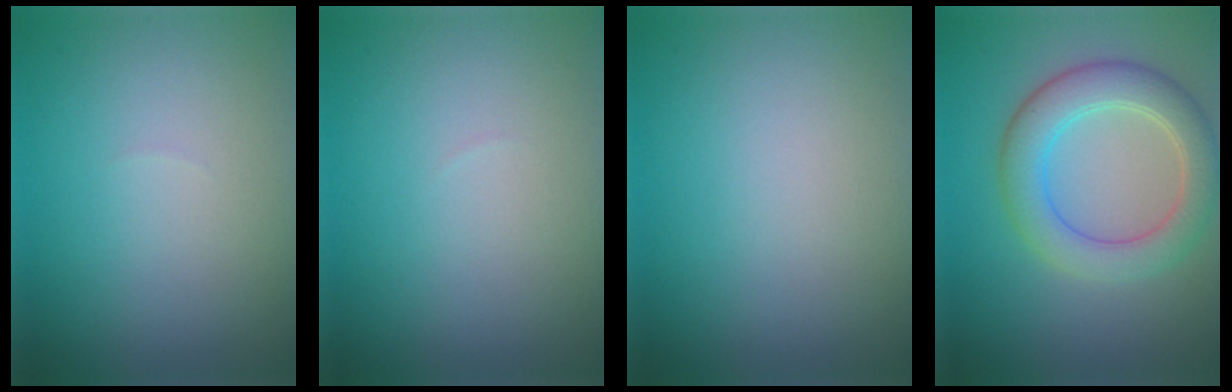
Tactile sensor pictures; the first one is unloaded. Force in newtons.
{"total": 0.0}
{"total": 0.0}
{"total": 5.2, "press": 5.2, "slide": 0.1}